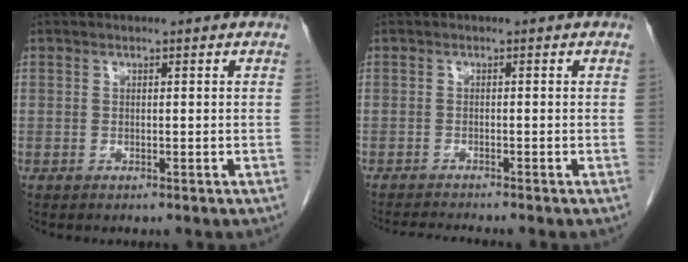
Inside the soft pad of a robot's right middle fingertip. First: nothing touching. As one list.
[{"total": 3.2, "force": [-2.9, -1.0, 0.9], "torque": [-0.019, -0.017, -0.050]}]